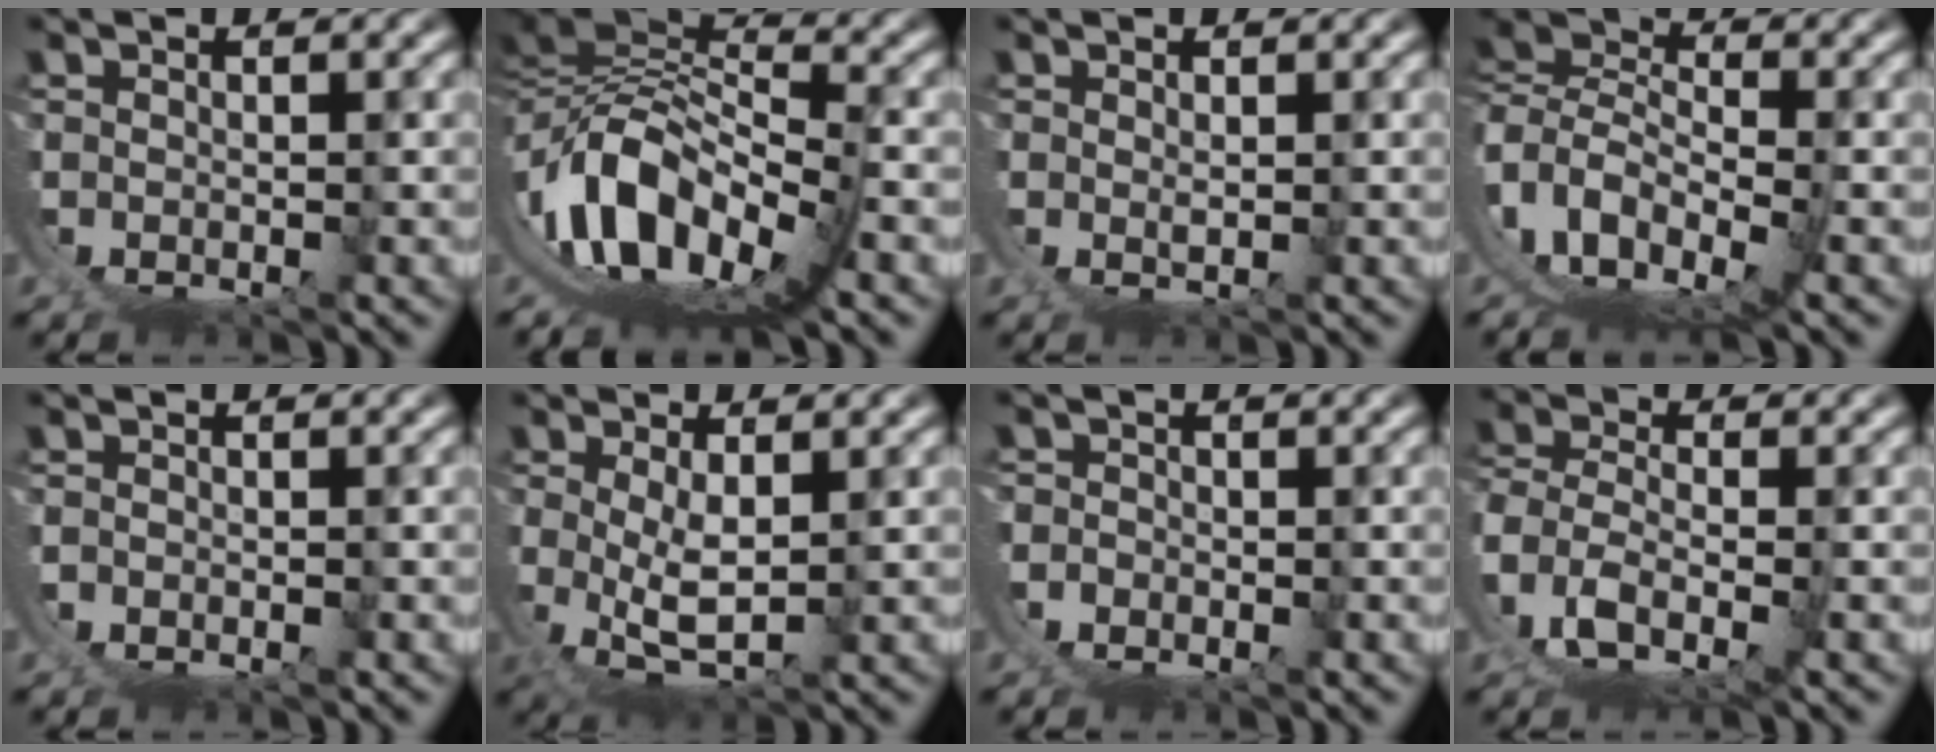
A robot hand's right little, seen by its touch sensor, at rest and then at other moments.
{"total": 15.7, "force": [1.2, 10.4, 11.7], "torque": [-0.235, -0.029, 0.026]}
{"total": 1.8, "force": [1.5, -0.9, 0.6], "torque": [-0.011, -0.001, 0.028]}
{"total": 11.5, "force": [2.0, 8.7, 7.3], "torque": [-0.175, -0.035, 0.034]}
{"total": 1.3, "force": [-0.1, 1.2, 0.3], "torque": [-0.014, -0.001, -0.005]}
{"total": 4.5, "force": [0.8, 1.9, 4.0], "torque": [-0.105, -0.032, 0.042]}
{"total": 3.4, "force": [-0.1, 3.3, 0.9], "torque": [-0.038, -0.009, -0.005]}
{"total": 7.8, "force": [1.6, 6.0, 4.8], "torque": [-0.127, -0.030, 0.032]}